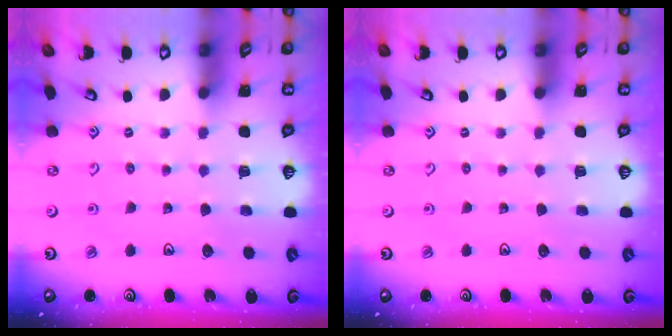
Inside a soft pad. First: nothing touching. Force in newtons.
{"total": 0.0}